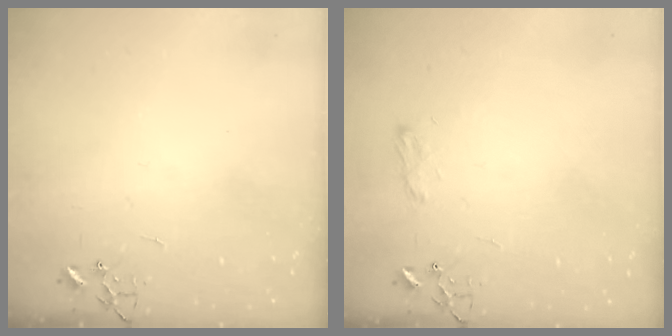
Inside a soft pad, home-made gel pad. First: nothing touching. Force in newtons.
{"total": 7.9, "press": 7.8, "slide": 0.9}